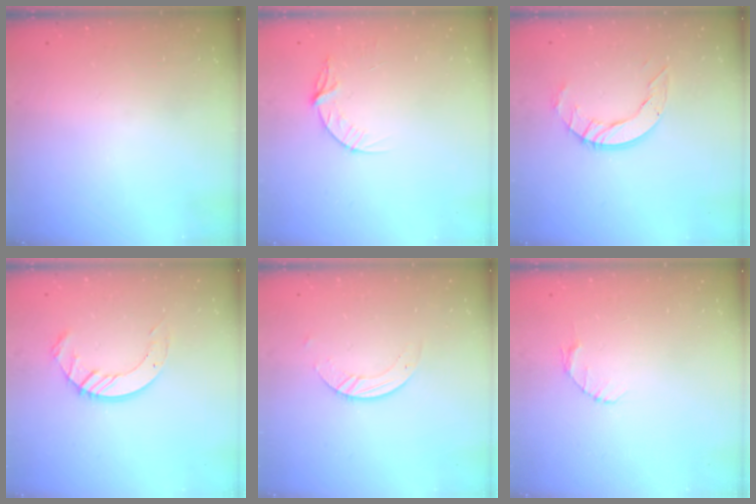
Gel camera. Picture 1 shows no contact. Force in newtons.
{"total": 5.6, "press": 5.6, "slide": 0.6}
{"total": 8.1, "press": 8.0, "slide": 0.3}
{"total": 8.8, "press": 8.8, "slide": 0.9}
{"total": 3.1, "press": 3.1, "slide": 0.2}
{"total": 2.6, "press": 2.6, "slide": 0.3}